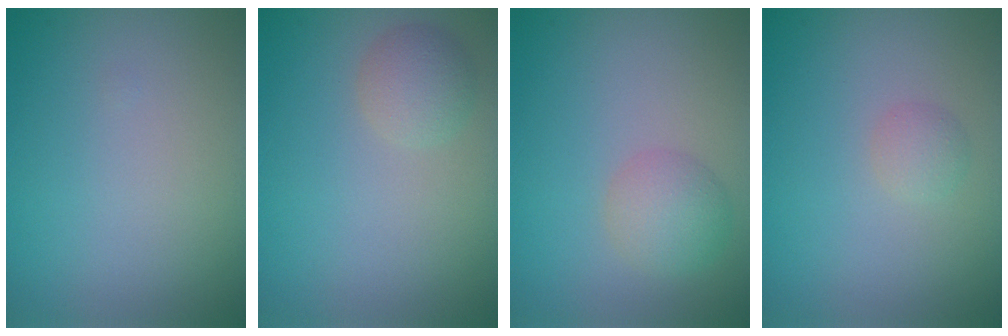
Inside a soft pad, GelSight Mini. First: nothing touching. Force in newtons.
{"total": 2.1, "press": 2.1, "slide": 0.0}
{"total": 2.6, "press": 2.6, "slide": 0.1}
{"total": 1.1, "press": 1.1, "slide": 0.1}